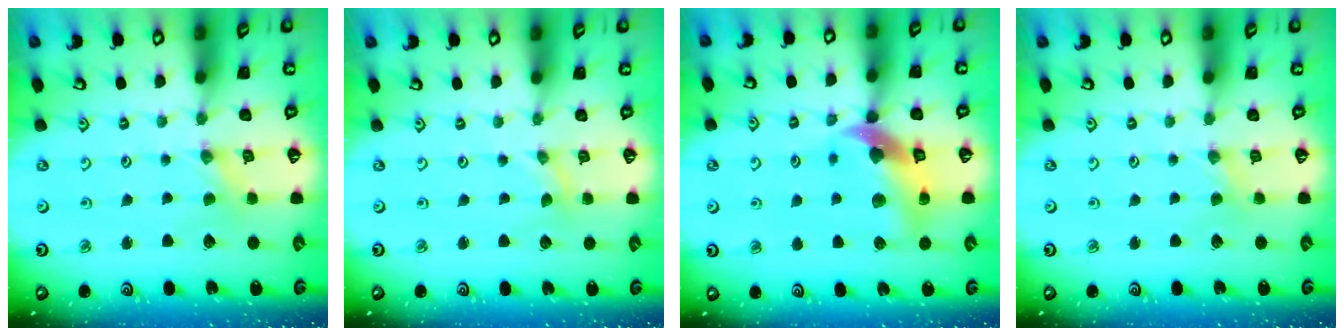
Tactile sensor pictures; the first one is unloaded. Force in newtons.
{"total": 0.0}
{"total": 12.4, "press": 12.3, "slide": 1.6}
{"total": 1.8, "press": 1.8, "slide": 0.2}